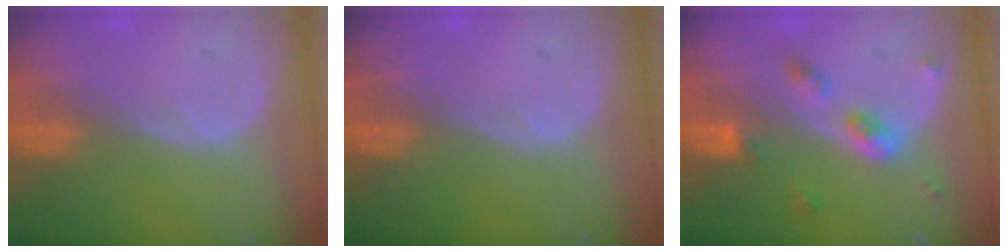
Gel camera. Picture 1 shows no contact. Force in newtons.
{"total": 0.0}
{"total": 4.6, "press": 4.4, "slide": 1.4}